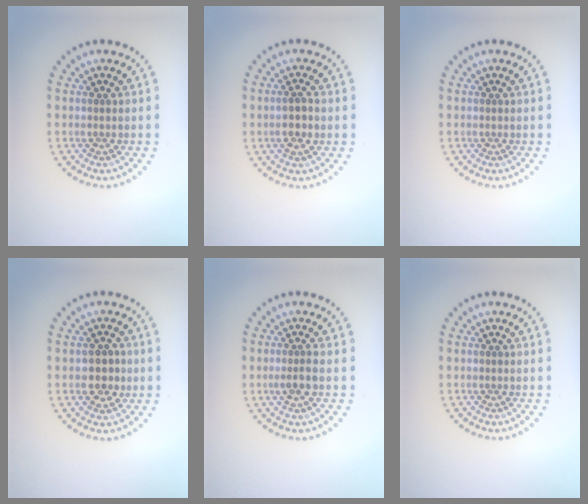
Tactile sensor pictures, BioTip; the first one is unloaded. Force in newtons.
{"total": 2.2, "press": 2.1, "slide": 0.5}
{"total": 0.0}
{"total": 2.6, "press": 2.6, "slide": 0.2}
{"total": 1.7, "press": 1.5, "slide": 0.9}
{"total": 0.0}